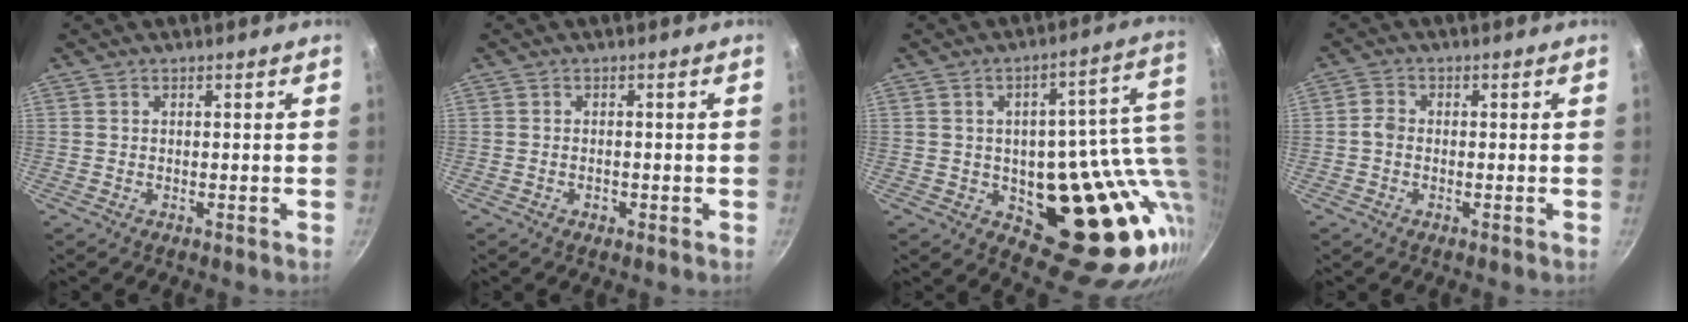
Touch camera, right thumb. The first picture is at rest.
{"total": 1.1, "force": [-0.6, 0.7, 0.7], "torque": [-0.010, 0.001, -0.008]}
{"total": 22.9, "force": [0.0, 13.0, 18.8], "torque": [-0.192, -0.017, 0.018]}
{"total": 2.3, "force": [-0.5, 1.8, 1.3], "torque": [-0.024, 0.013, -0.015]}